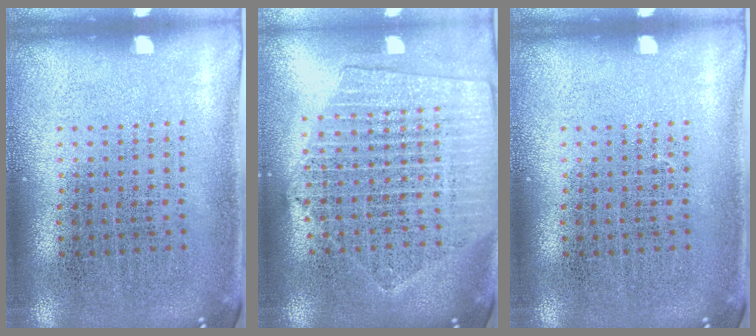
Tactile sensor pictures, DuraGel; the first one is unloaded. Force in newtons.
{"total": 2.0, "press": 1.9, "slide": 0.8}
{"total": 0.0}